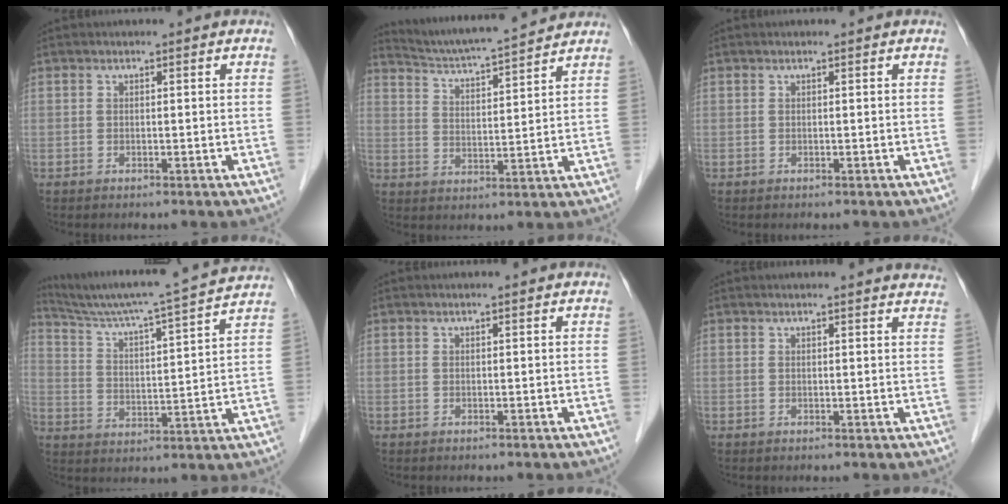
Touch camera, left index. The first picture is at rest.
{"total": 12.0, "force": [11.4, 0.1, 3.7], "torque": [-0.072, 0.016, 0.178]}
{"total": 0.0}
{"total": 17.4, "force": [16.0, -1.9, 6.6], "torque": [-0.123, -0.024, 0.230]}
{"total": 1.2, "force": [1.1, -0.1, 0.4], "torque": [-0.008, 0.009, 0.016]}
{"total": 10.5, "force": [10.2, 0.7, 2.5], "torque": [-0.013, -0.011, 0.092]}